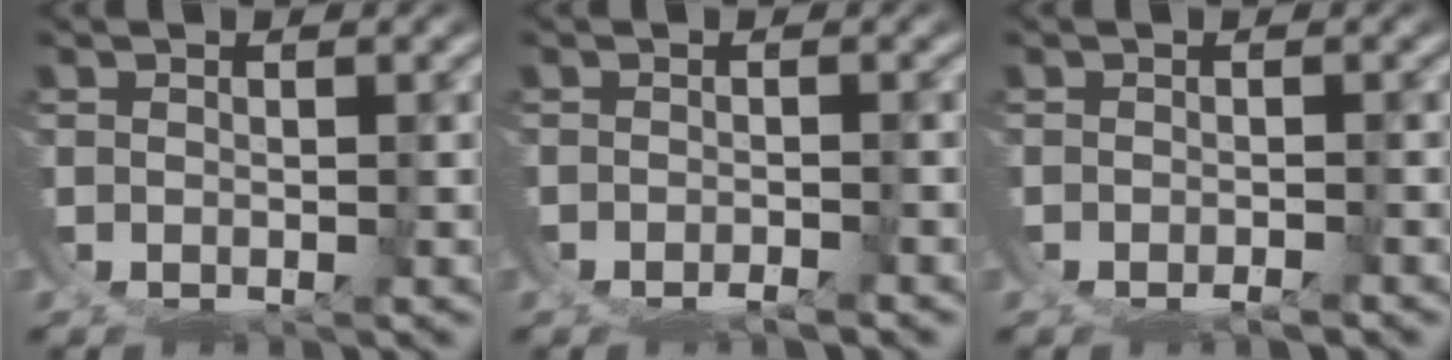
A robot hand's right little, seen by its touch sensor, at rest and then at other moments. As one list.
[{"total": 1.2, "force": [-0.7, -1.0, 0.1], "torque": [0.004, 0.003, -0.015]}, {"total": 0.9, "force": [-0.6, -0.7, 0.2], "torque": [0.001, 0.002, -0.012]}]